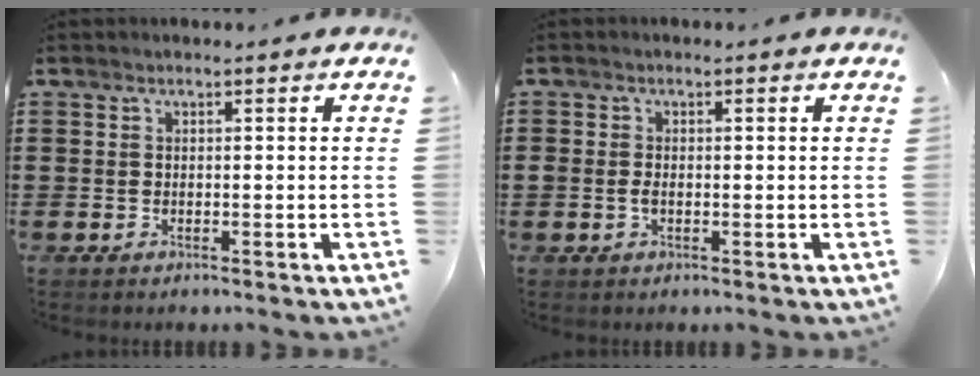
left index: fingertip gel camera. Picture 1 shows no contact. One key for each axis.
{"total": 1.6, "fx": -0.4, "fy": 0.8, "fz": 1.3, "tx": -0.025, "ty": 0.002, "tz": -0.008}